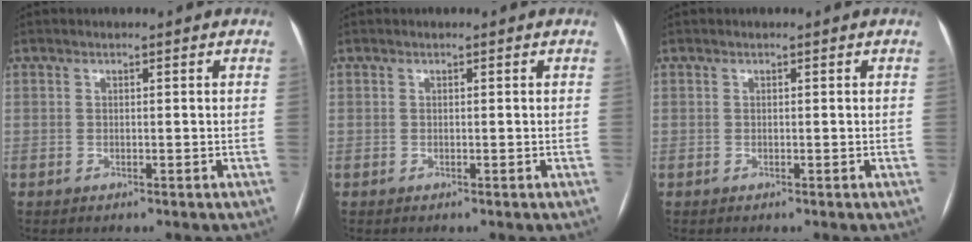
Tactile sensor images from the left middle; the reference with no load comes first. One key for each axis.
{"total": 0.0}
{"total": 0.0}